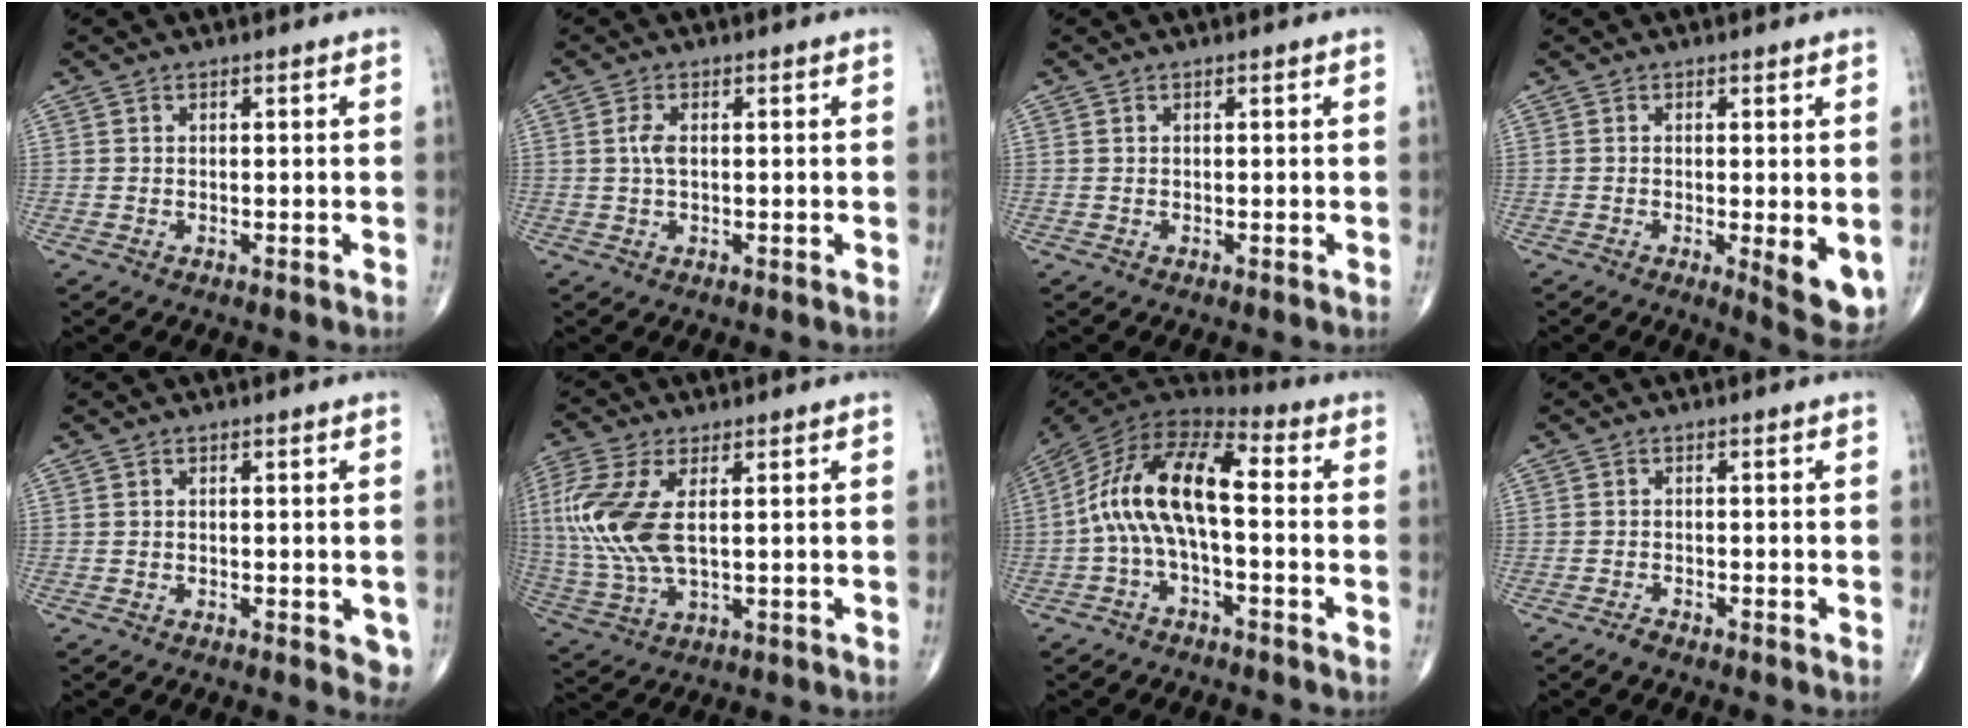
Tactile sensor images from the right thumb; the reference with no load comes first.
{"total": 2.4, "force": [0.3, 1.1, 2.1], "torque": [-0.046, 0.004, 0.006]}
{"total": 0.0}
{"total": 6.7, "force": [-1.0, 1.9, 6.3], "torque": [-0.081, -0.019, -0.012]}
{"total": 3.2, "force": [-1.0, 1.3, 2.7], "torque": [-0.013, -0.004, -0.015]}
{"total": 13.6, "force": [2.1, 6.4, 11.8], "torque": [-0.290, -0.001, 0.050]}
{"total": 15.2, "force": [-1.0, 6.5, 13.7], "torque": [-0.255, 0.050, -0.032]}
{"total": 1.3, "force": [-1.1, 0.3, 0.4], "torque": [-0.012, 0.004, -0.022]}